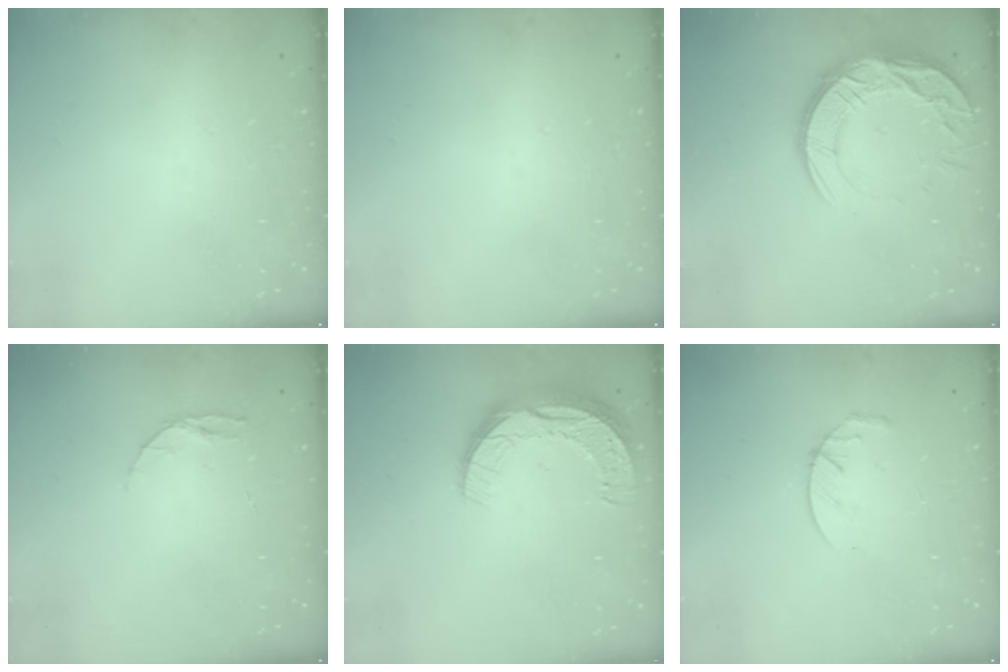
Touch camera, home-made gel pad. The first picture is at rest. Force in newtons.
{"total": 0.0}
{"total": 14.6, "press": 14.6, "slide": 1.1}
{"total": 4.9, "press": 4.8, "slide": 0.5}
{"total": 12.5, "press": 12.5, "slide": 0.7}
{"total": 4.2, "press": 4.2, "slide": 0.5}